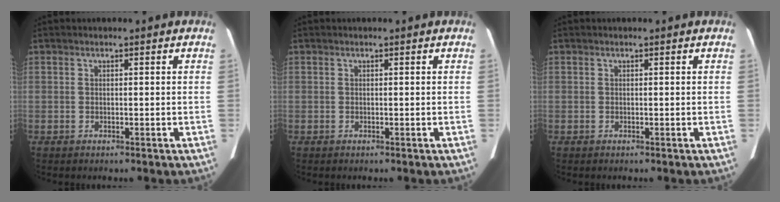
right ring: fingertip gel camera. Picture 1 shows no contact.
{"total": 0.0}
{"total": 0.0}